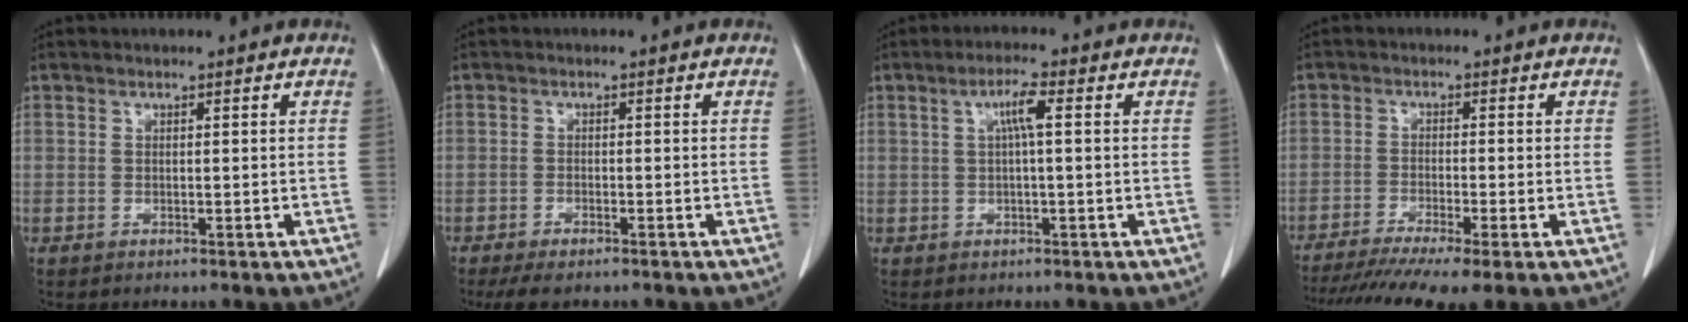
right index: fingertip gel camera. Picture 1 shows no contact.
{"total": 4.2, "force": [-3.3, 1.1, 2.3], "torque": [-0.040, -0.010, -0.051]}
{"total": 3.4, "force": [0.8, 0.3, 3.3], "torque": [-0.065, 0.010, 0.013]}
{"total": 11.0, "force": [-8.4, 0.3, 7.1], "torque": [-0.115, -0.018, -0.135]}